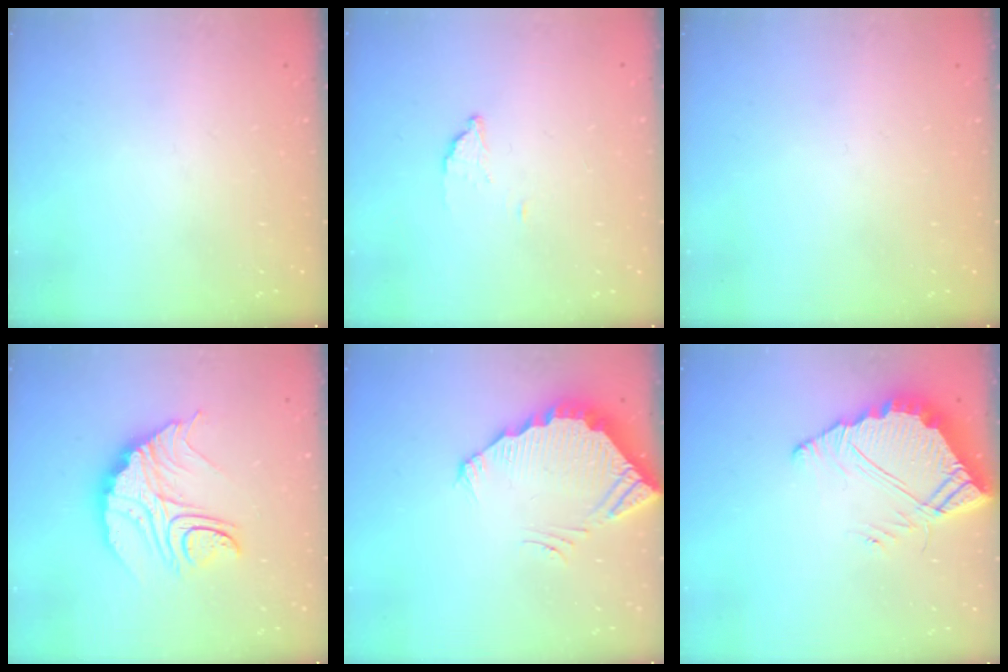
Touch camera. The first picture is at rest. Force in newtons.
{"total": 1.9, "press": 1.9, "slide": 0.1}
{"total": 0.0}
{"total": 15.0, "press": 14.9, "slide": 1.5}
{"total": 4.0, "press": 4.0, "slide": 0.2}
{"total": 9.2, "press": 9.1, "slide": 0.7}